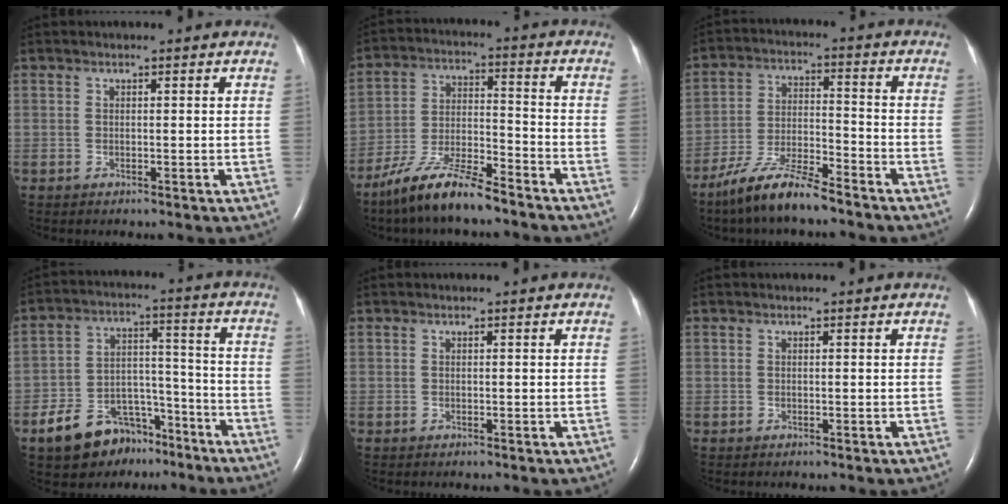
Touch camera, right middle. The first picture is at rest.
{"total": 11.1, "force": [-8.9, 1.7, 6.4], "torque": [-0.126, -0.008, -0.164]}
{"total": 9.7, "force": [-7.9, 1.4, 5.5], "torque": [-0.110, -0.011, -0.147]}
{"total": 12.2, "force": [-8.5, 6.8, 5.5], "torque": [-0.095, 0.024, -0.136]}
{"total": 0.0}
{"total": 0.0}